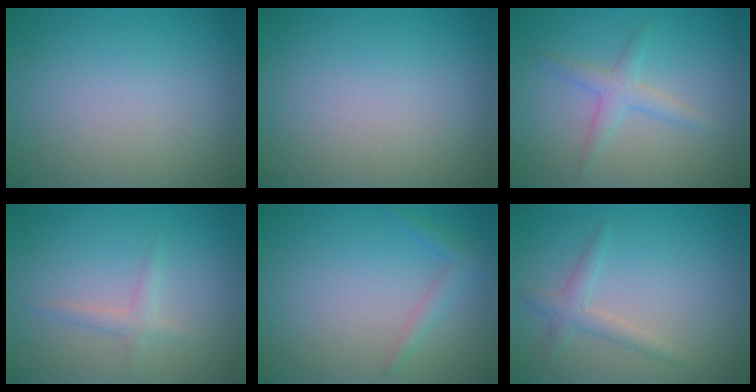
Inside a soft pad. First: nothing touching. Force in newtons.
{"total": 0.0}
{"total": 2.1, "press": 2.1, "slide": 0.1}
{"total": 1.3, "press": 1.3, "slide": 0.0}
{"total": 1.4, "press": 1.4, "slide": 0.1}
{"total": 1.7, "press": 1.7, "slide": 0.1}